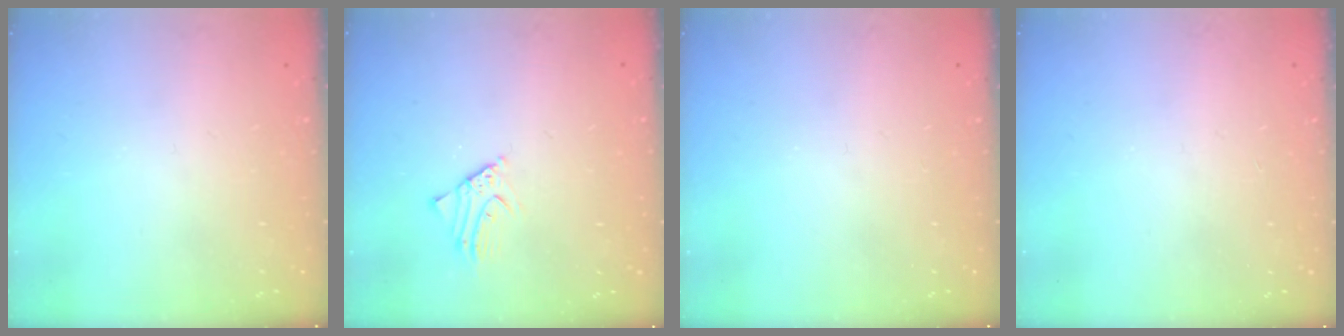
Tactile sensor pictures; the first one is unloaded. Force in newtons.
{"total": 2.7, "press": 2.6, "slide": 0.2}
{"total": 0.0}
{"total": 2.8, "press": 2.8, "slide": 0.3}